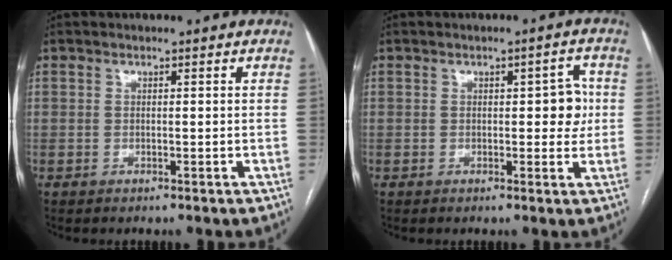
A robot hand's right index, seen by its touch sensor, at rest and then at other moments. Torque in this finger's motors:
{"motor_torque": [0.36, 0.10, 0.28, 0.03]}